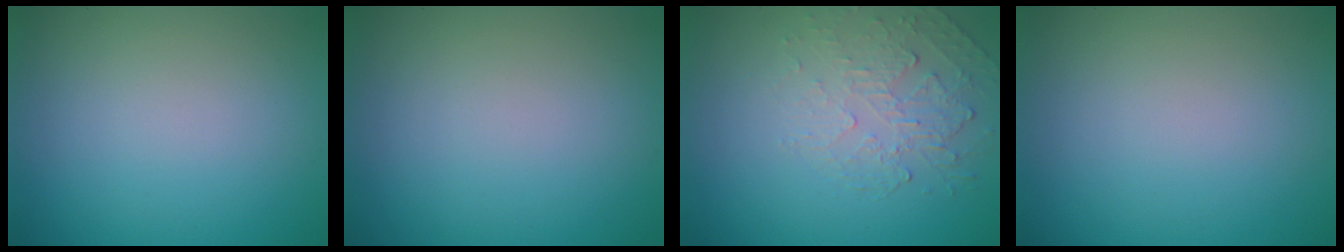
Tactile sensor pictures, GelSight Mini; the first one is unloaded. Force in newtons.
{"total": 0.0}
{"total": 2.2, "press": 1.1, "slide": 1.9}
{"total": 0.0}